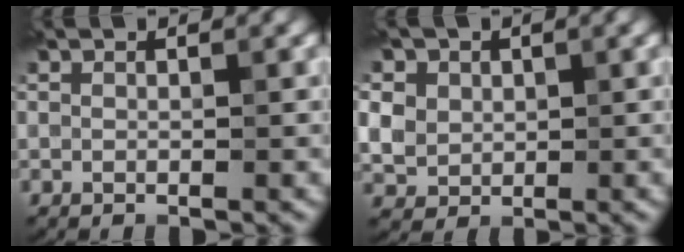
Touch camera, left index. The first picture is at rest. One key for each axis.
{"total": 6.6, "fx": 2.5, "fy": 5.4, "fz": 2.8, "tx": -0.080, "ty": 0.023, "tz": 0.035}